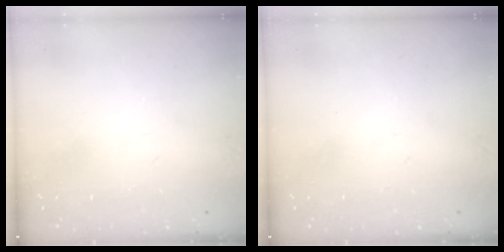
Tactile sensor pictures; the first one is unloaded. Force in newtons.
{"total": 0.0}